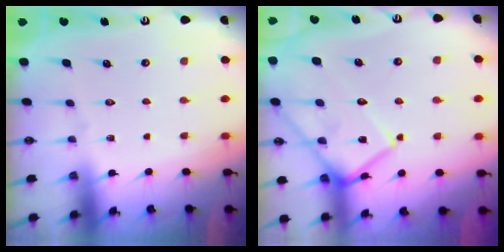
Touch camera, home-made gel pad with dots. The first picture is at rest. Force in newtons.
{"total": 15.6, "press": 15.5, "slide": 1.3}